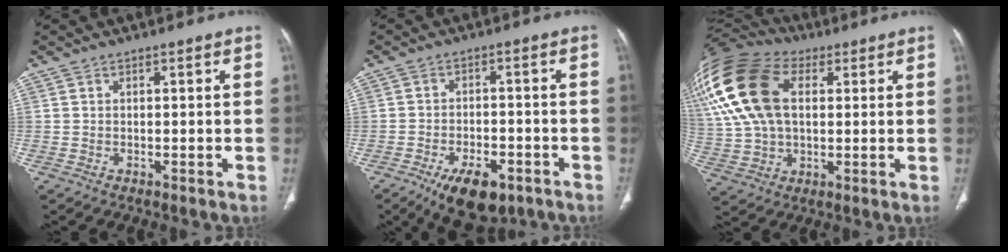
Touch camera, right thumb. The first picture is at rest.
{"total": 10.5, "force": [-6.3, 5.0, 6.7], "torque": [-0.089, 0.018, -0.092]}
{"total": 23.4, "force": [7.2, 14.4, 17.0], "torque": [-0.384, 0.027, 0.133]}